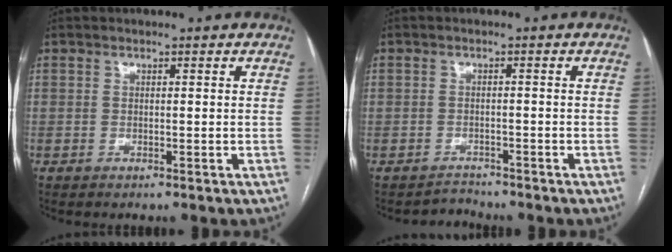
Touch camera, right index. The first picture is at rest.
{"total": 2.1, "force": [-1.7, 0.5, -1.1], "torque": [0.022, -0.005, -0.029]}